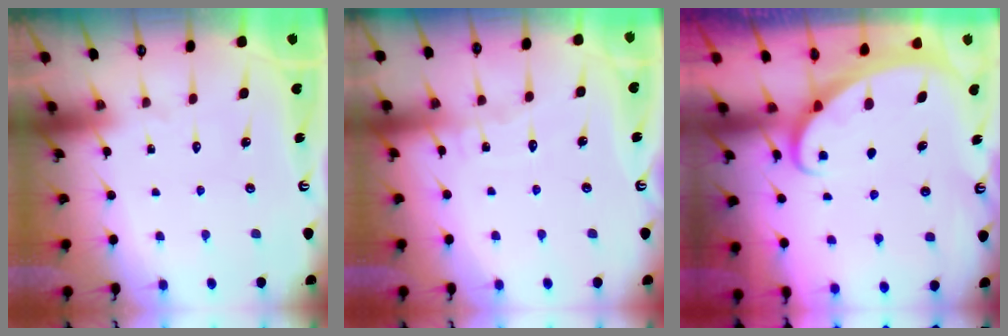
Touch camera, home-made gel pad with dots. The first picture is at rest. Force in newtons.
{"total": 4.2, "press": 4.2, "slide": 0.3}
{"total": 1.7, "press": 1.7, "slide": 0.2}